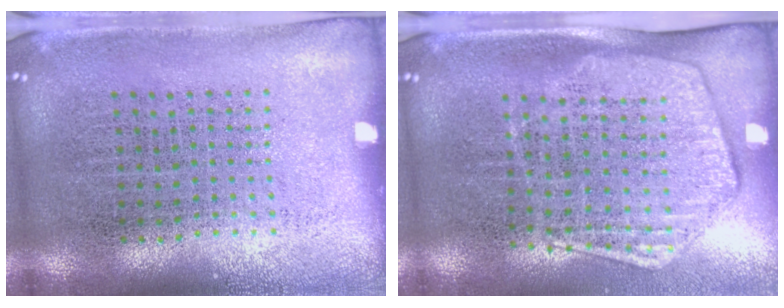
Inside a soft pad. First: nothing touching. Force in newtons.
{"total": 1.9, "press": 1.6, "slide": 1.1}